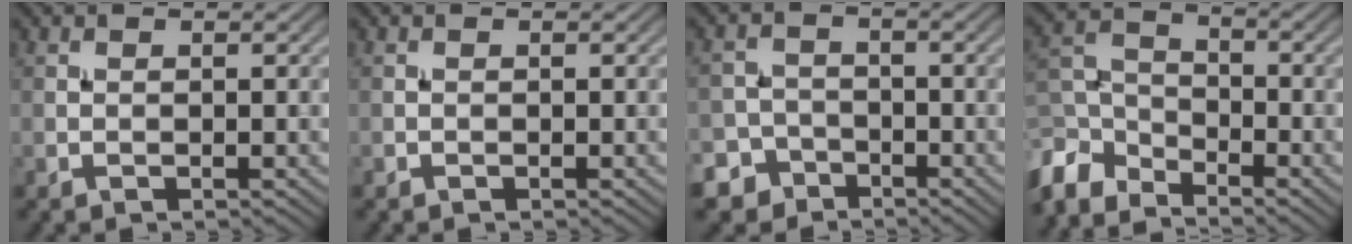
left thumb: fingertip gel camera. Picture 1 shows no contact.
{"total": 0.0}
{"total": 5.7, "force": [-4.0, 4.0, 0.7], "torque": [0.002, -0.008, -0.086]}
{"total": 7.9, "force": [-6.2, 3.6, 3.3], "torque": [-0.085, -0.009, -0.143]}